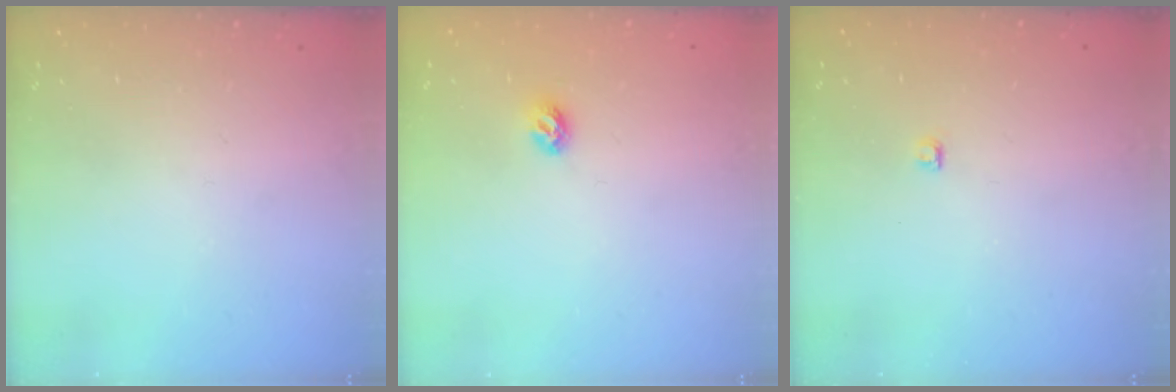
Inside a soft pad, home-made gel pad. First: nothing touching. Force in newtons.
{"total": 5.9, "press": 5.9, "slide": 0.8}
{"total": 2.8, "press": 2.7, "slide": 0.3}